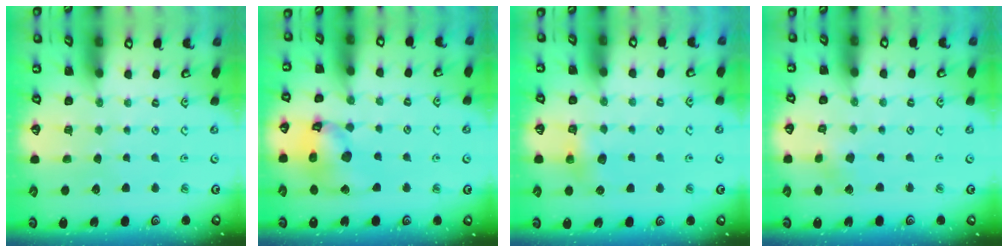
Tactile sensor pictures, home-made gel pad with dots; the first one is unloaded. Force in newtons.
{"total": 14.9, "press": 14.8, "slide": 2.0}
{"total": 6.0, "press": 6.0, "slide": 0.4}
{"total": 2.2, "press": 2.2, "slide": 0.2}